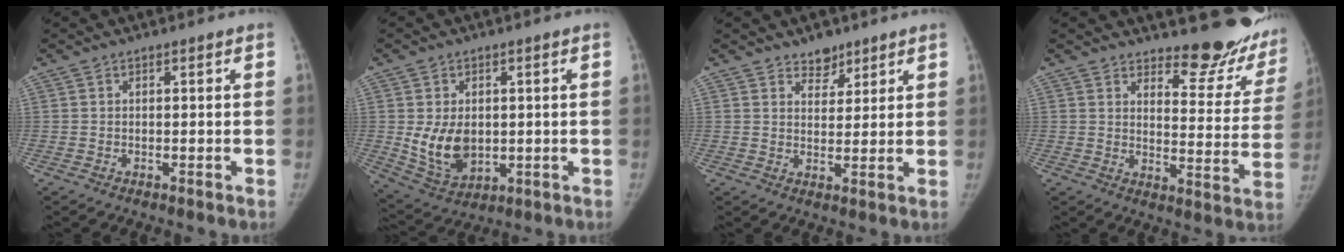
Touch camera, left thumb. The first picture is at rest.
{"total": 9.6, "force": [0.1, 6.8, 6.7], "torque": [-0.098, -0.015, 0.022]}
{"total": 4.0, "force": [3.1, 2.3, 1.0], "torque": [0.012, -0.022, 0.051]}
{"total": 16.1, "force": [14.4, 5.2, 5.1], "torque": [-0.008, -0.136, 0.165]}